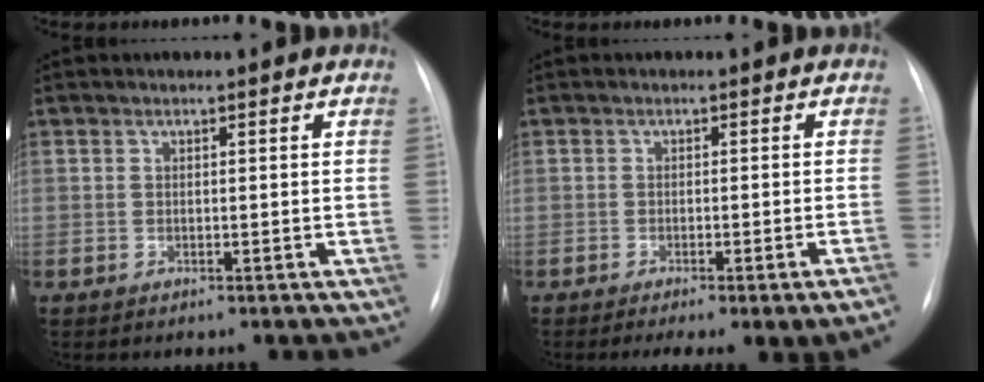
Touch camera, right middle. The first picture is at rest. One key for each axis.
{"total": 7.2, "fx": -5.1, "fy": -0.4, "fz": 5.1, "tx": -0.055, "ty": -0.012, "tz": -0.069}